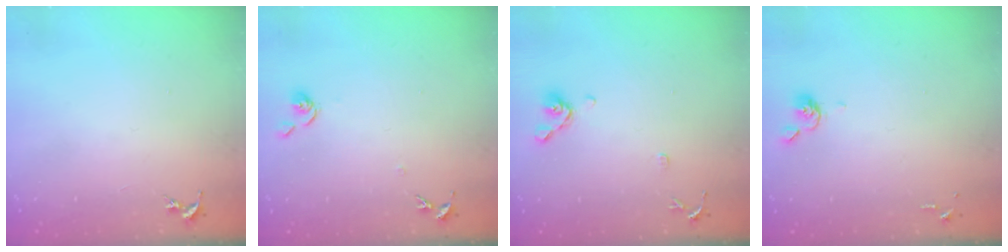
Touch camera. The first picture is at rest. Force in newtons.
{"total": 6.7, "press": 6.7, "slide": 0.6}
{"total": 8.3, "press": 8.0, "slide": 2.1}
{"total": 4.6, "press": 4.5, "slide": 0.5}